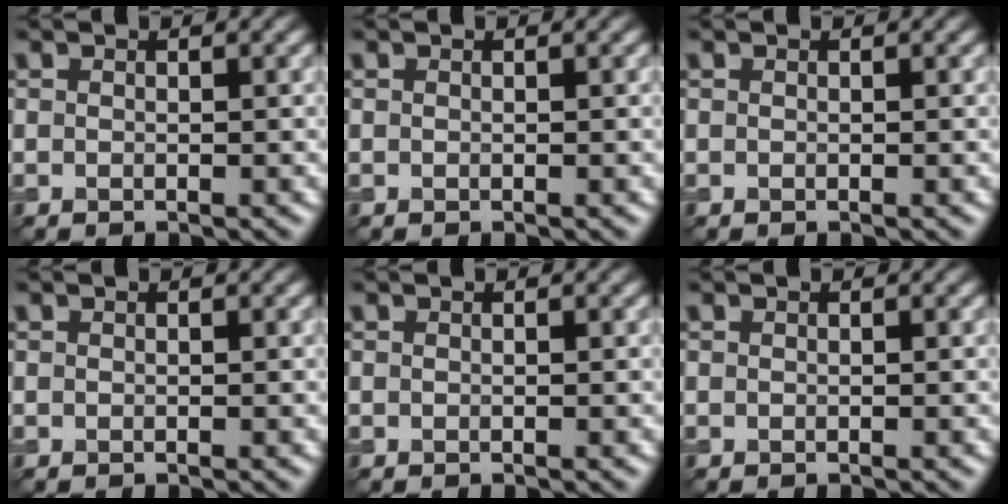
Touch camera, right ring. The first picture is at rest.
{"total": 0.0}
{"total": 0.0}
{"total": 0.0}
{"total": 0.0}
{"total": 0.0}